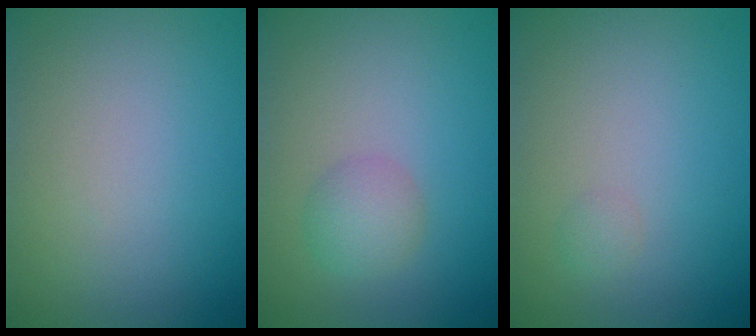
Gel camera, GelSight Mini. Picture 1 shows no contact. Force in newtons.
{"total": 2.3, "press": 2.3, "slide": 0.0}
{"total": 0.6, "press": 0.6, "slide": 0.0}